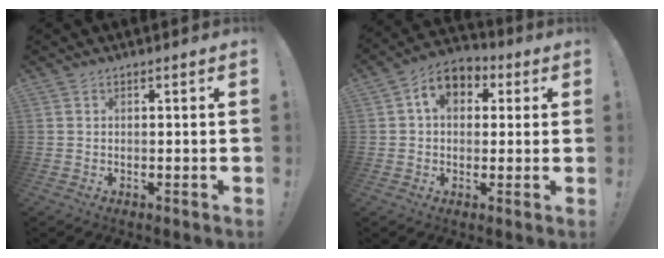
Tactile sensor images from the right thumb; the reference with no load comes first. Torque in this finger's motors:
{"motor_torque": [1.45, 1.34, 0.95, -0.06, 0.04]}